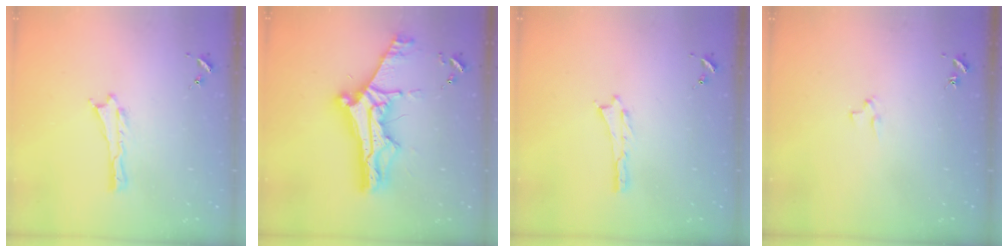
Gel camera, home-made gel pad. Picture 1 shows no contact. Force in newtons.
{"total": 11.7, "press": 11.6, "slide": 1.2}
{"total": 0.0}
{"total": 1.9, "press": 1.9, "slide": 0.2}